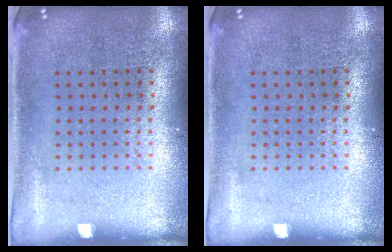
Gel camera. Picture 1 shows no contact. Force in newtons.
{"total": 0.0}